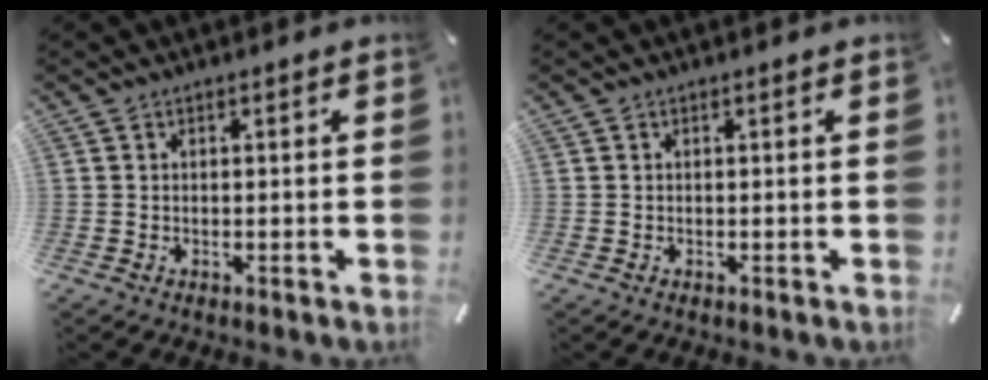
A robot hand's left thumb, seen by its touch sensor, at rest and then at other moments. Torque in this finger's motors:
{"motor_torque": [-0.04, 0.00, 0.01, -0.02, 0.00]}